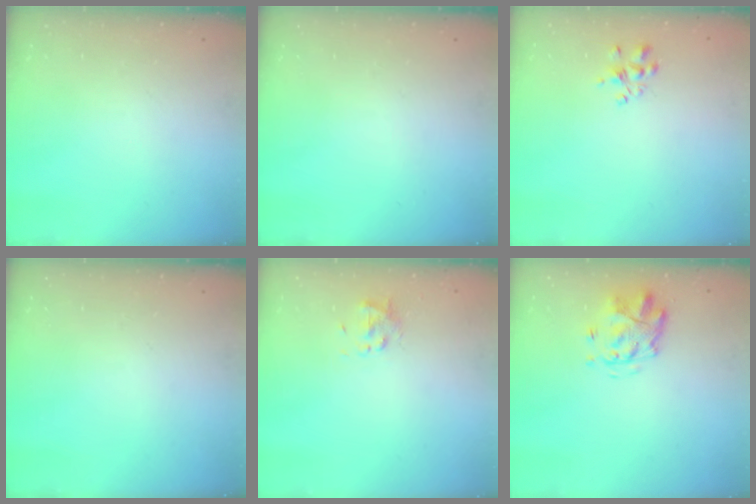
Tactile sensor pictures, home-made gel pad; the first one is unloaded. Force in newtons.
{"total": 0.0}
{"total": 3.4, "press": 3.3, "slide": 1.0}
{"total": 0.0}
{"total": 2.8, "press": 2.7, "slide": 0.7}
{"total": 3.8, "press": 3.3, "slide": 1.8}